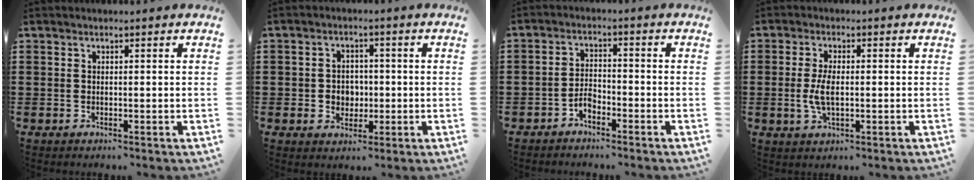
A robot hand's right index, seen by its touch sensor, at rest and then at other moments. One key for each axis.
{"total": 3.4, "fx": -0.4, "fy": 3.2, "fz": 1.1, "tx": -0.034, "ty": 0.009, "tz": -0.013}
{"total": 2.6, "fx": -2.0, "fy": 1.2, "fz": 1.0, "tx": -0.023, "ty": 0.006, "tz": -0.042}
{"total": 4.8, "fx": -0.4, "fy": 2.1, "fz": 4.3, "tx": -0.100, "ty": -0.004, "tz": -0.013}